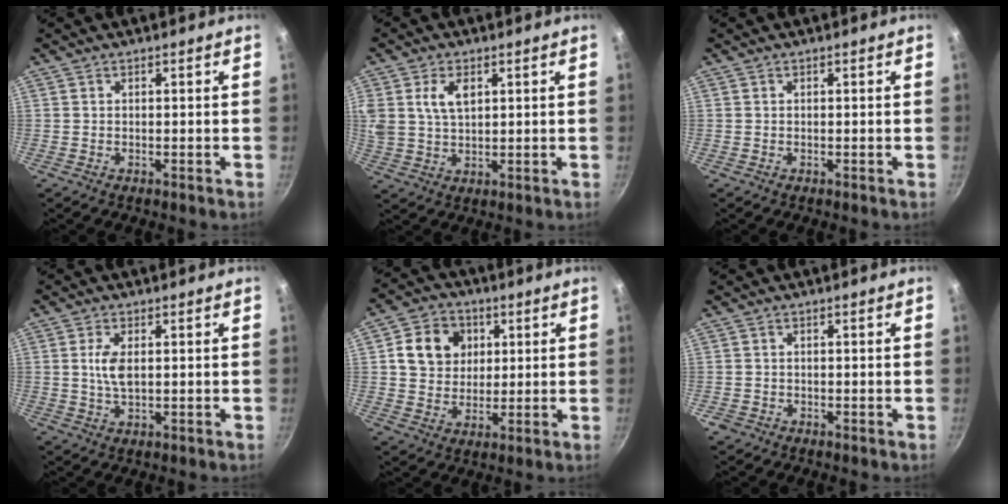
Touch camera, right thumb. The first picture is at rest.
{"total": 7.2, "force": [2.5, 4.3, 5.2], "torque": [-0.100, -0.004, 0.054]}
{"total": 0.0}
{"total": 4.5, "force": [0.6, 2.1, 3.9], "torque": [-0.086, -0.004, 0.016]}
{"total": 10.8, "force": [2.7, 9.1, 5.3], "torque": [-0.058, -0.003, 0.044]}
{"total": 1.2, "force": [-0.7, 0.9, 0.2], "torque": [0.000, 0.003, -0.014]}